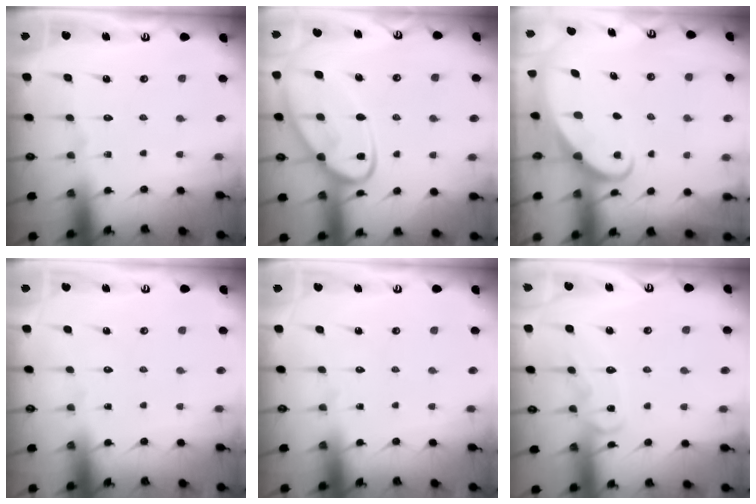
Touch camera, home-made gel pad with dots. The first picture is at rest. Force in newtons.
{"total": 14.9, "press": 14.8, "slide": 1.5}
{"total": 2.1, "press": 2.1, "slide": 0.3}
{"total": 0.0}
{"total": 0.0}
{"total": 9.6, "press": 9.6, "slide": 0.7}